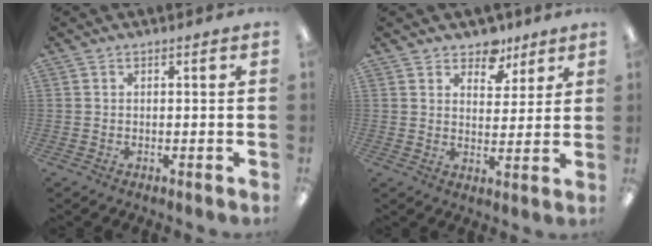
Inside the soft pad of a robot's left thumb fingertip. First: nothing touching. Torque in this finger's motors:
{"motor_torque": [0.02, 0.61, -0.11, -0.14, 0.03]}